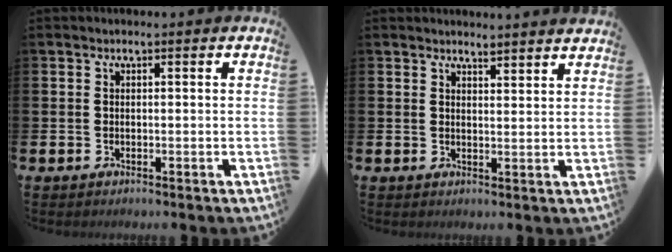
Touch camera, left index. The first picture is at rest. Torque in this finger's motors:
{"motor_torque": [0.04, -0.20, 0.03, 0.00]}